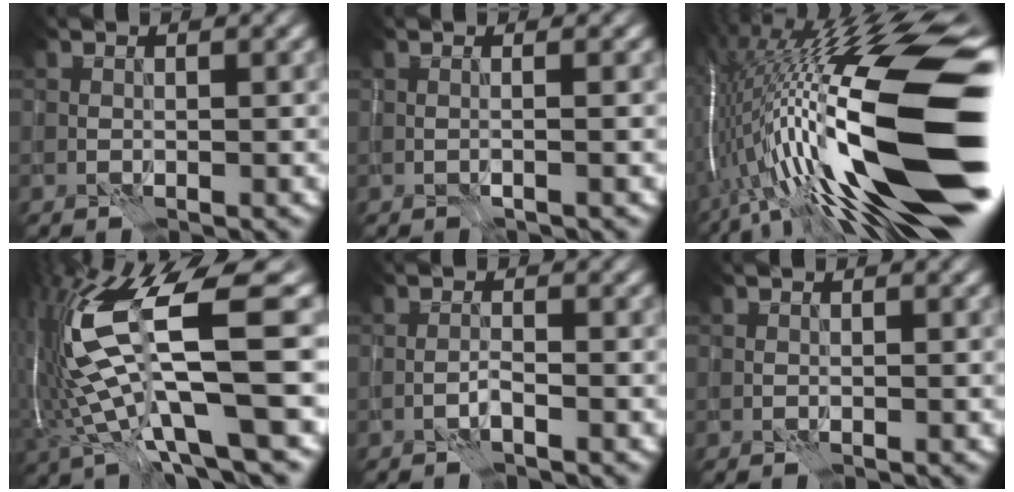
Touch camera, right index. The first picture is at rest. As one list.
[{"total": 1.3, "force": [0.0, 0.4, 1.2], "torque": [-0.015, -0.002, -0.012]}, {"total": 21.5, "force": [-1.4, 6.2, 20.5], "torque": [-0.357, 0.009, -0.035]}, {"total": 14.5, "force": [1.1, 3.6, 14.0], "torque": [-0.284, -0.006, 0.039]}, {"total": 0.8, "force": [-0.7, -0.1, 0.5], "torque": [-0.009, 0.006, -0.015]}, {"total": 0.0}]